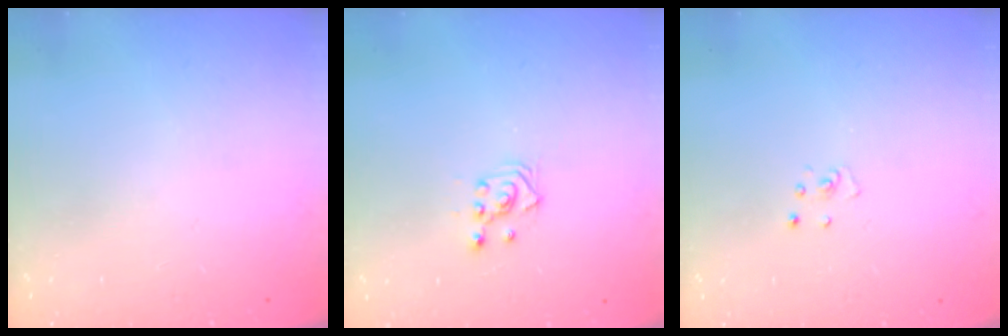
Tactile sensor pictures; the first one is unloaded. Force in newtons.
{"total": 2.6, "press": 2.4, "slide": 1.0}
{"total": 2.3, "press": 2.3, "slide": 0.2}